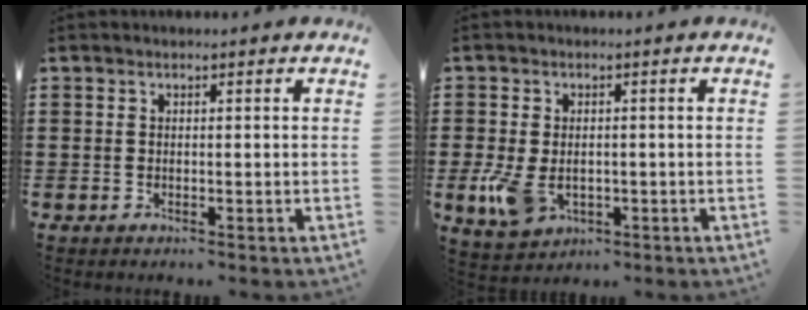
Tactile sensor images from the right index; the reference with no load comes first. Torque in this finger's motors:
{"motor_torque": [1.88, 0.26, 0.59, 0.16]}